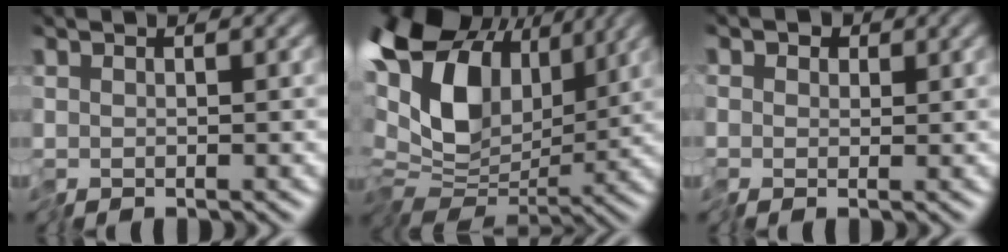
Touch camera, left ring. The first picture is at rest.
{"total": 13.4, "force": [3.3, 8.2, 10.1], "torque": [-0.187, 0.016, 0.056]}
{"total": 1.5, "force": [0.1, 1.4, 0.5], "torque": [-0.006, 0.003, -0.005]}